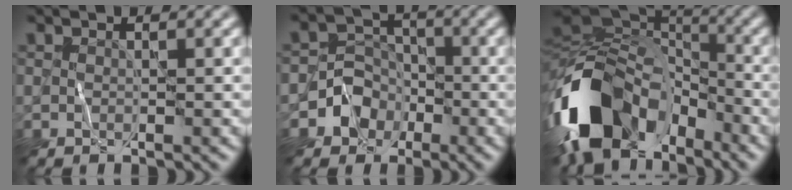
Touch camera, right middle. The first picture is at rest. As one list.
[{"total": 4.6, "force": [-2.1, 4.0, 0.7], "torque": [0.021, 0.012, -0.063]}, {"total": 15.0, "force": [-7.0, 9.8, 9.0], "torque": [-0.202, -0.003, -0.140]}]